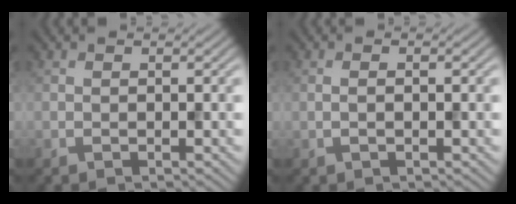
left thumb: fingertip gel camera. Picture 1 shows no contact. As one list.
[{"total": 0.8, "force": [-0.1, 0.1, 0.8], "torque": [-0.016, 0.001, -0.003]}]